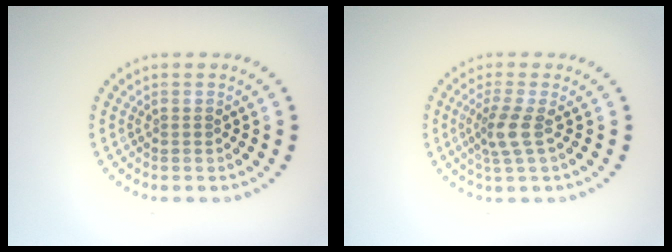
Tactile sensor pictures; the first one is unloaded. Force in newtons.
{"total": 2.4, "press": 1.9, "slide": 1.6}